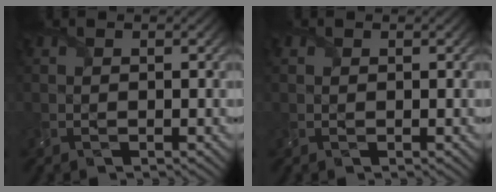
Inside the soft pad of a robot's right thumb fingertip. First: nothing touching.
{"total": 0.8, "force": [0.5, 0.7, 0.1], "torque": [-0.004, 0.002, 0.009]}